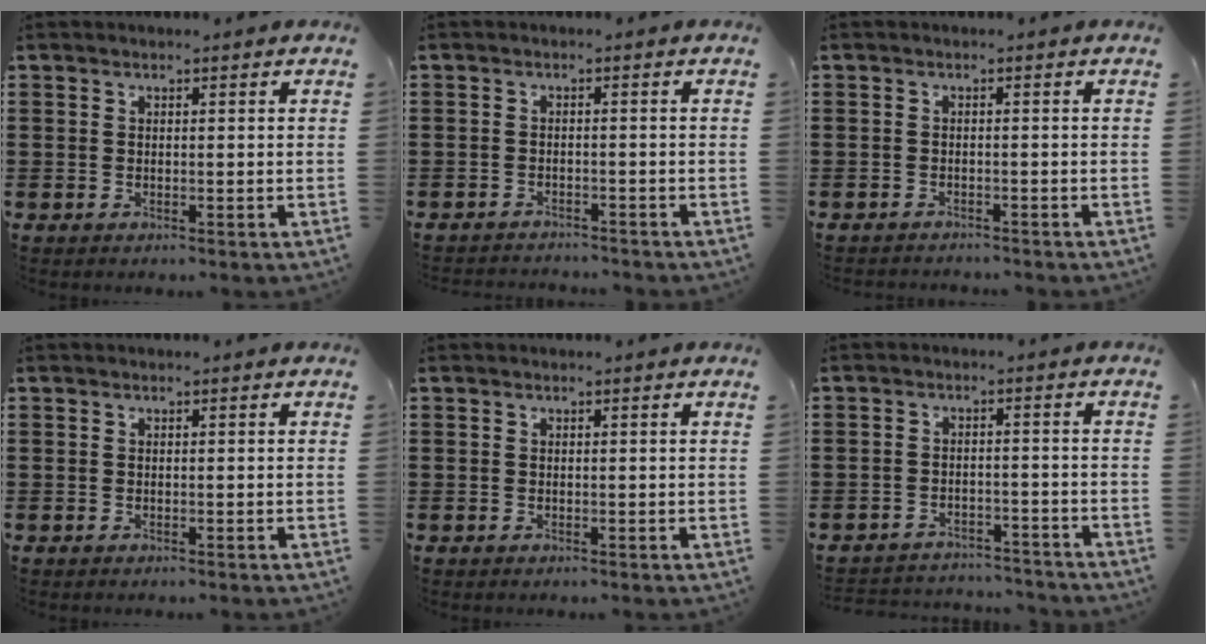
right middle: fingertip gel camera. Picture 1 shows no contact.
{"total": 1.7, "force": [-1.7, 0.1, 0.0], "torque": [-0.006, 0.001, -0.037]}
{"total": 1.1, "force": [-1.1, 0.0, 0.0], "torque": [-0.003, 0.002, -0.023]}
{"total": 0.0}
{"total": 0.0}
{"total": 3.4, "force": [-3.3, 0.5, -0.3], "torque": [-0.002, 0.001, -0.074]}